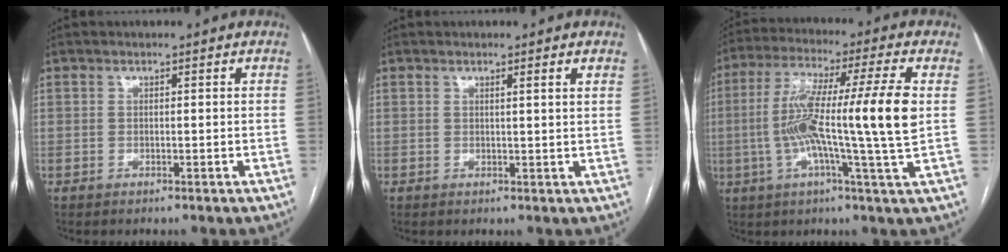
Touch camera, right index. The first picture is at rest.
{"total": 1.9, "force": [1.4, -0.3, 1.3], "torque": [-0.020, -0.001, 0.016]}
{"total": 17.0, "force": [-0.1, -0.9, 17.0], "torque": [-0.302, 0.010, -0.021]}